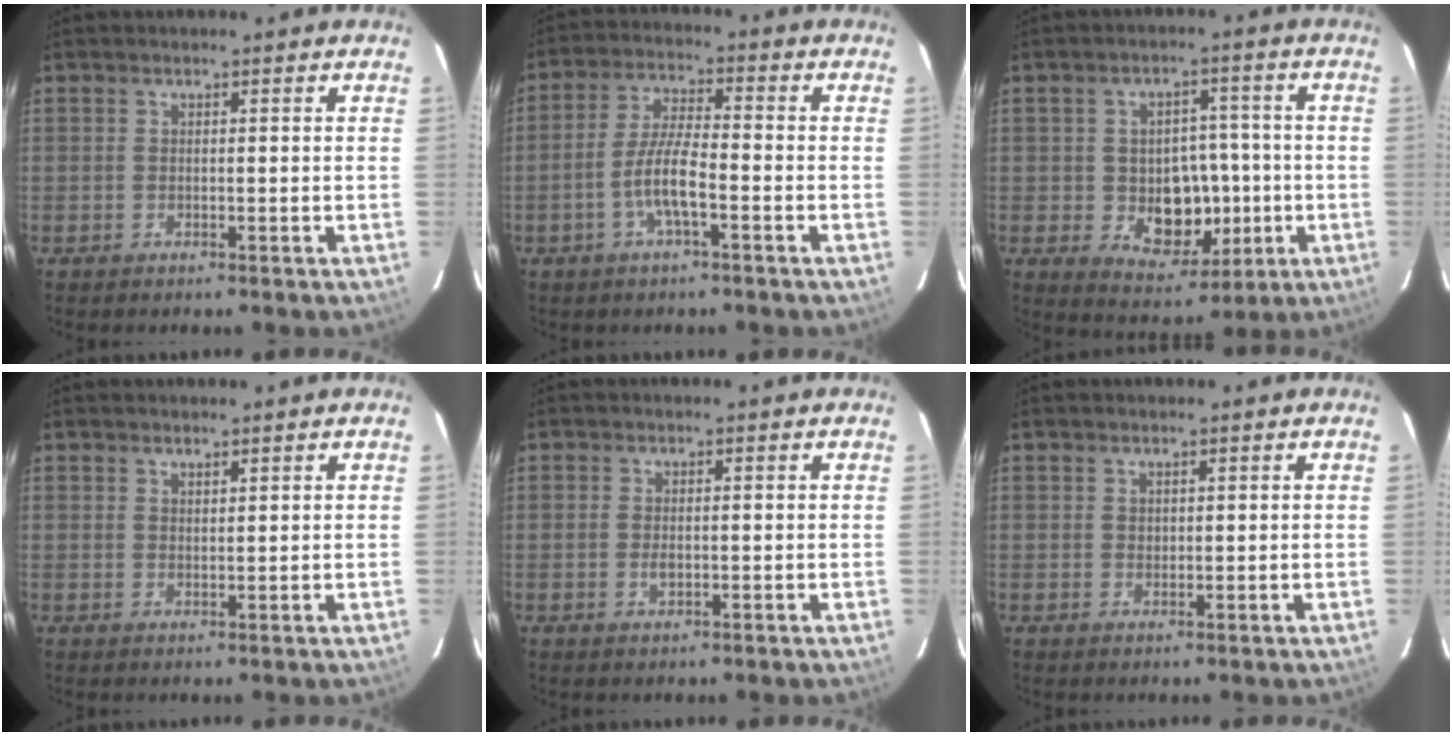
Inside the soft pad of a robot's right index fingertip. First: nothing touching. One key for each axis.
{"total": 7.1, "fx": -2.9, "fy": 1.4, "fz": 6.4, "tx": -0.132, "ty": 0.005, "tz": -0.055}
{"total": 10.2, "fx": -1.8, "fy": 7.9, "fz": 6.1, "tx": -0.112, "ty": 0.007, "tz": -0.007}
{"total": 1.2, "fx": 1.1, "fy": 0.3, "fz": 0.5, "tx": -0.006, "ty": 0.000, "tz": 0.019}
{"total": 3.7, "fx": -1.1, "fy": 2.0, "fz": 2.8, "tx": -0.058, "ty": 0.000, "tz": -0.018}
{"total": 0.8, "fx": 0.6, "fy": 0.5, "fz": 0.2, "tx": -0.002, "ty": 0.003, "tz": 0.011}